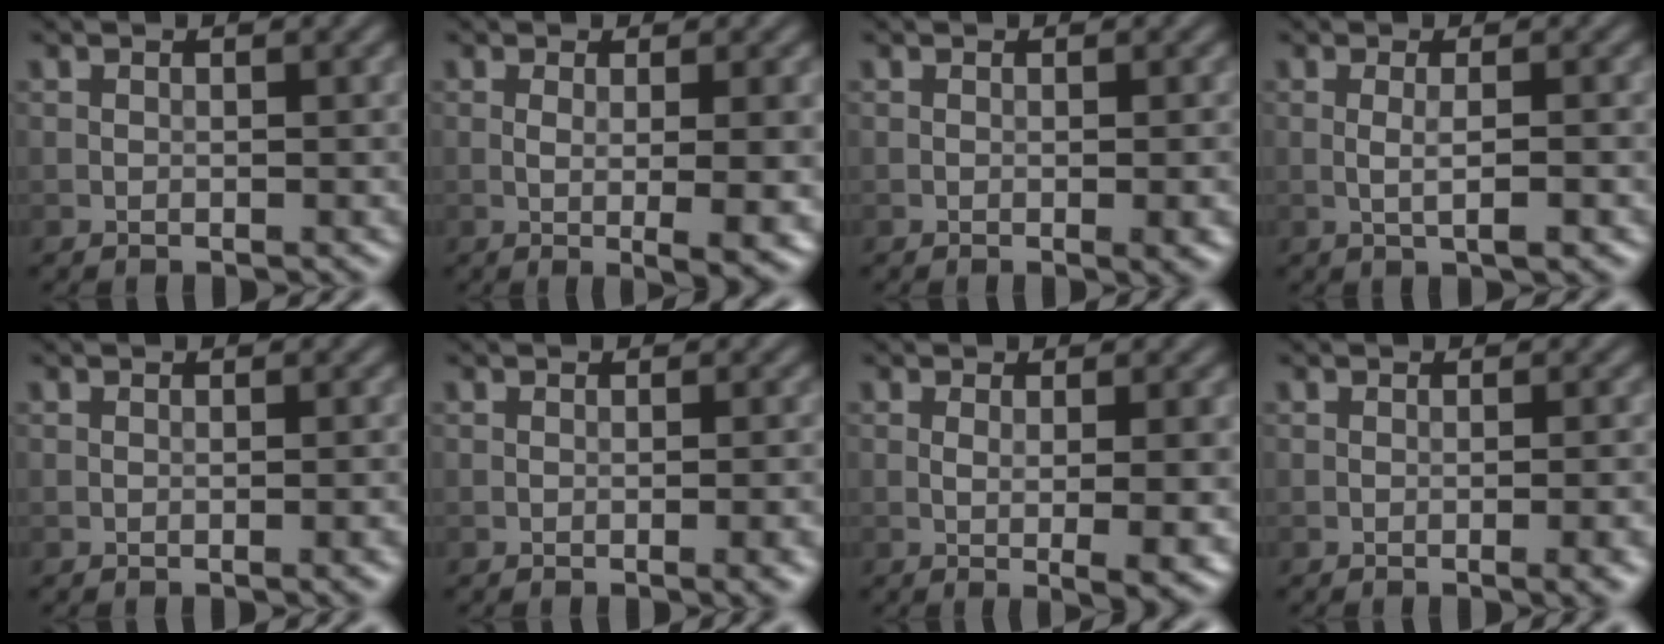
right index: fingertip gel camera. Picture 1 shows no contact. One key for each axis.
{"total": 5.2, "fx": -0.4, "fy": 1.1, "fz": 5.1, "tx": -0.071, "ty": -0.008, "tz": -0.001}
{"total": 2.1, "fx": -0.4, "fy": 0.5, "fz": 2.0, "tx": -0.022, "ty": -0.002, "tz": -0.006}
{"total": 2.3, "fx": -0.2, "fy": 0.4, "fz": 2.2, "tx": -0.037, "ty": -0.001, "tz": -0.007}
{"total": 1.4, "fx": -0.4, "fy": 0.3, "fz": 1.4, "tx": -0.015, "ty": -0.002, "tz": -0.007}
{"total": 2.9, "fx": -0.8, "fy": 0.8, "fz": 2.6, "tx": -0.028, "ty": 0.000, "tz": -0.013}
{"total": 4.4, "fx": -0.2, "fy": 0.9, "fz": 4.3, "tx": -0.059, "ty": -0.006, "tz": 0.002}
{"total": 3.3, "fx": -1.0, "fy": 1.0, "fz": 3.0, "tx": -0.031, "ty": 0.000, "tz": -0.014}